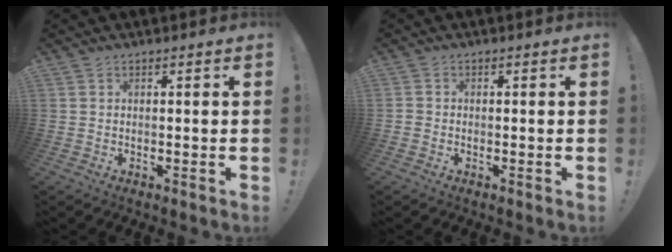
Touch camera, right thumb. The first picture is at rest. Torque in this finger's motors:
{"motor_torque": [-0.03, -0.14, 0.15, -0.16, -0.01]}